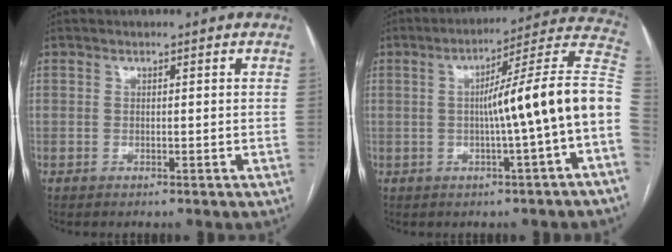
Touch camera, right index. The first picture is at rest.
{"total": 15.4, "force": [-1.5, -1.1, 15.3], "torque": [-0.205, 0.036, -0.028]}